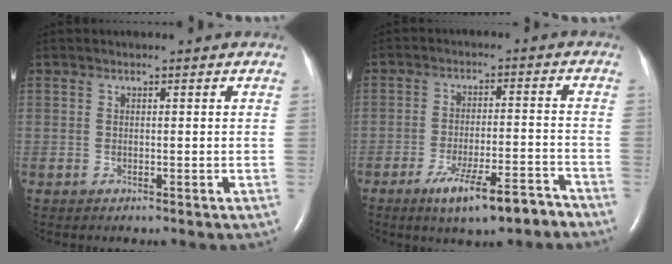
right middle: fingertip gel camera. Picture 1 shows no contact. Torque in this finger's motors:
{"motor_torque": [1.07, -0.99, 0.36, 0.11]}